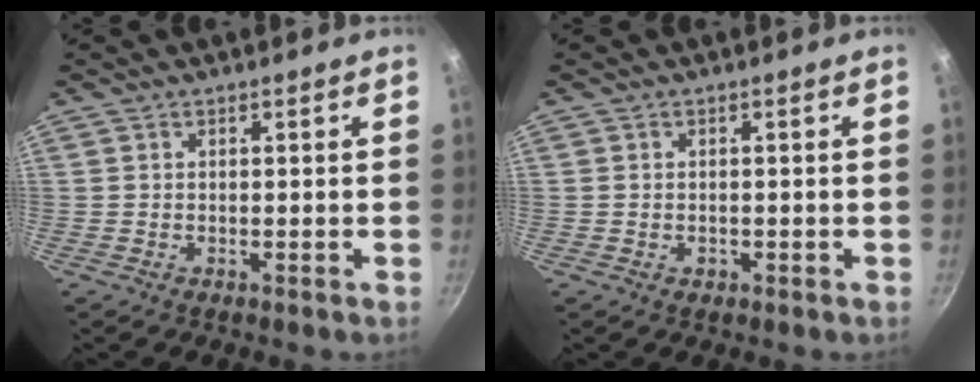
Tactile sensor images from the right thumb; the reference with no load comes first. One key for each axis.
{"total": 1.0, "fx": -0.3, "fy": 0.8, "fz": 0.5, "tx": -0.006, "ty": 0.001, "tz": -0.004}